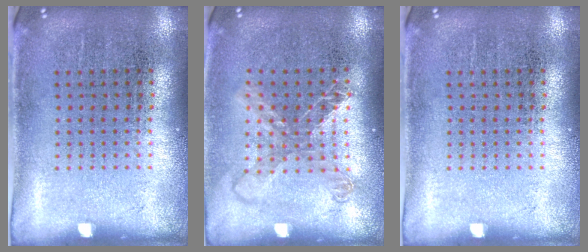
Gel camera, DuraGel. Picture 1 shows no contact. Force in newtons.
{"total": 1.5, "press": 1.3, "slide": 0.8}
{"total": 0.0}